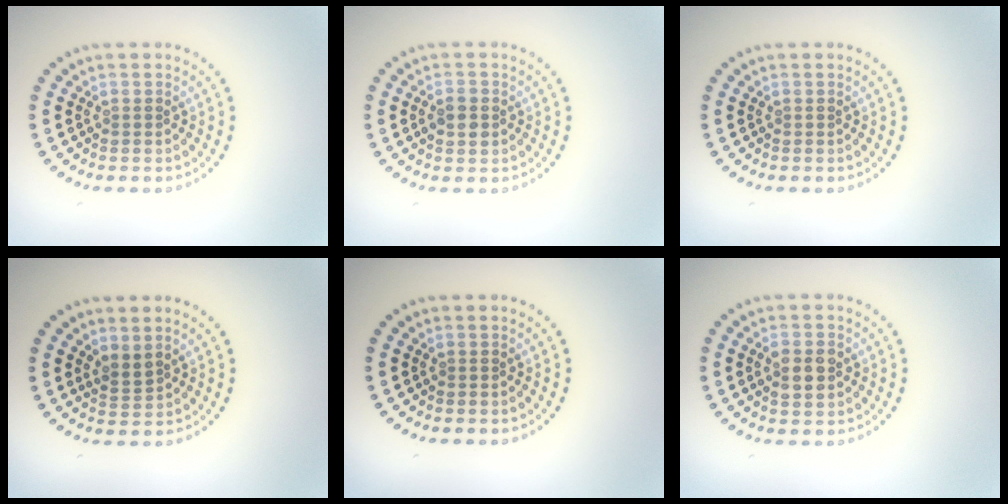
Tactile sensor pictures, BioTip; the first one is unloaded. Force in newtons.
{"total": 2.4, "press": 2.4, "slide": 0.2}
{"total": 0.0}
{"total": 1.5, "press": 1.2, "slide": 1.0}
{"total": 0.0}
{"total": 2.3, "press": 2.3, "slide": 0.2}